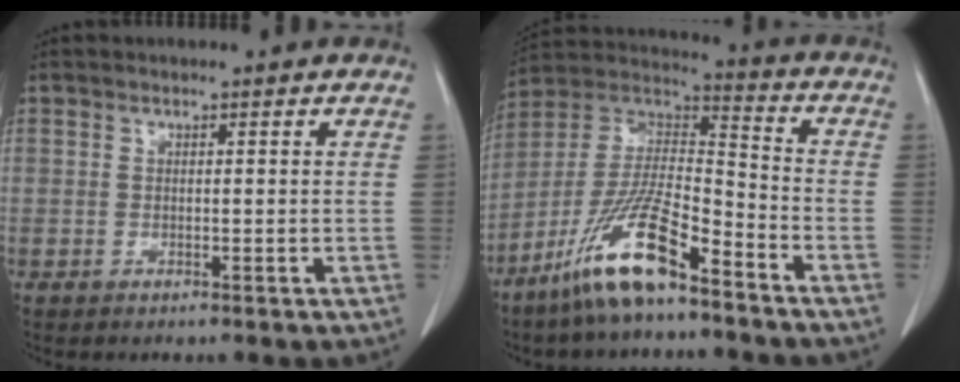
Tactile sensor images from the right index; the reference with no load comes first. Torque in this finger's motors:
{"motor_torque": [1.14, -1.00, 0.47, 0.21]}